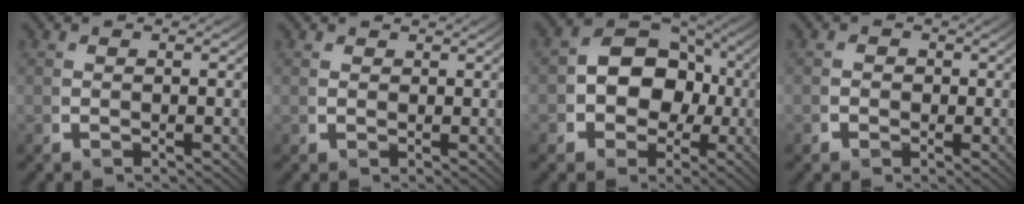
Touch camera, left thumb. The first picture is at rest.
{"total": 0.9, "force": [0.3, 0.4, -0.7], "torque": [0.010, -0.006, 0.007]}
{"total": 8.7, "force": [0.0, 7.1, 4.9], "torque": [-0.080, -0.024, 0.008]}
{"total": 1.1, "force": [-0.2, 1.0, -0.4], "torque": [0.015, -0.008, -0.006]}